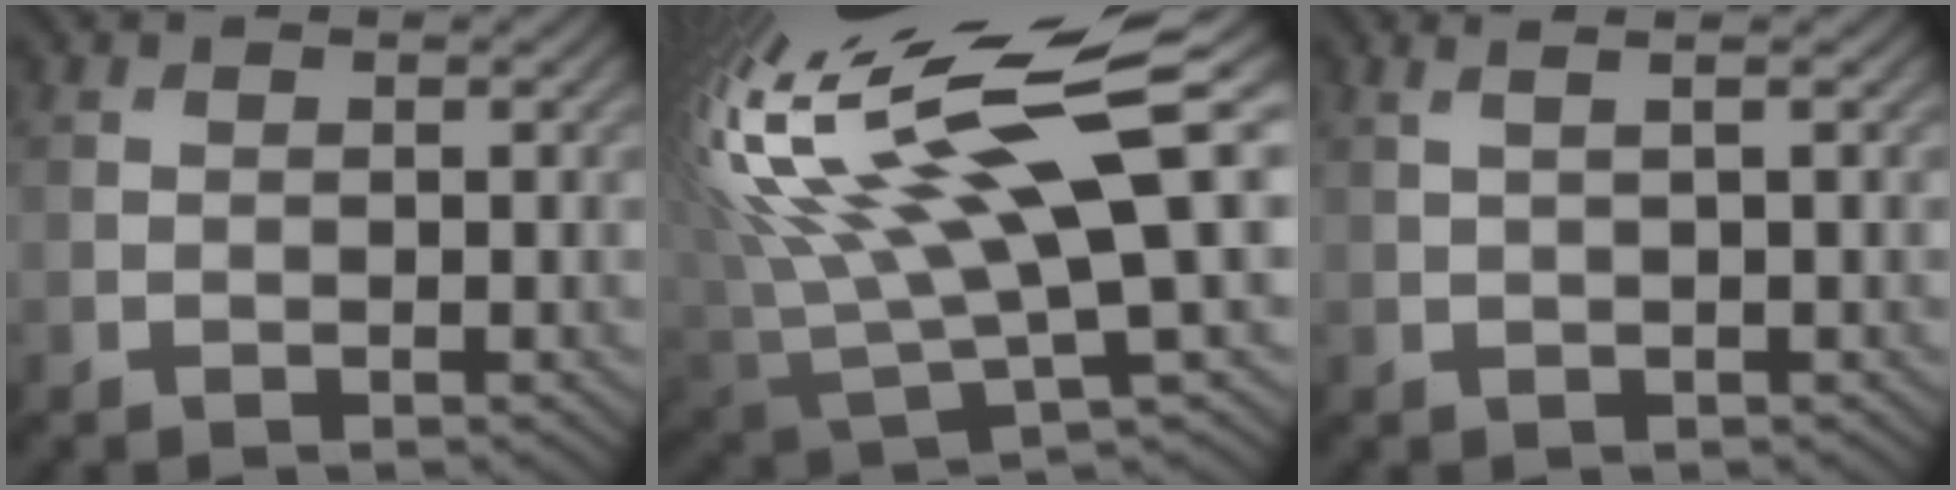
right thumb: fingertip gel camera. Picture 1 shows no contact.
{"total": 19.9, "force": [7.0, 5.8, 17.7], "torque": [-0.365, 0.019, 0.126]}
{"total": 2.1, "force": [0.8, 0.5, 1.9], "torque": [-0.026, 0.009, -0.002]}